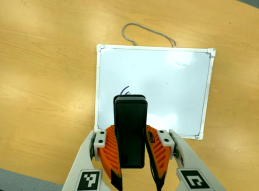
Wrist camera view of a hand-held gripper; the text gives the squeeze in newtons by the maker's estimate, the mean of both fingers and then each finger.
{"total": 8.8, "left": 6.5, "right": 11.2}